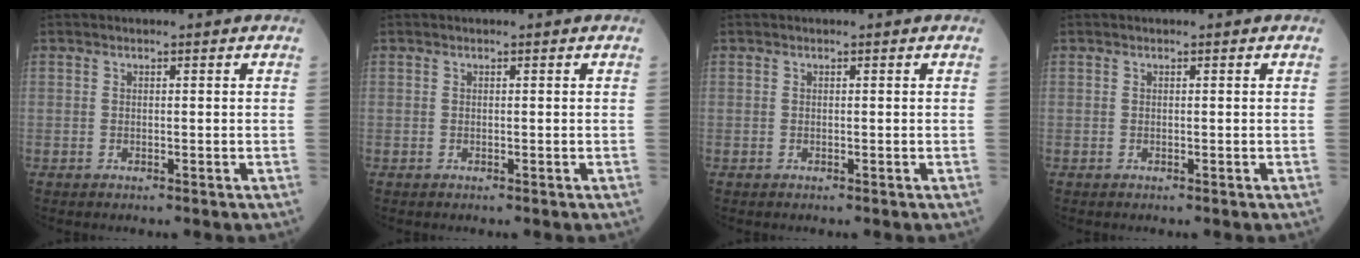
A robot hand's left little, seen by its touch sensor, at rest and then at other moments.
{"total": 0.0}
{"total": 0.0}
{"total": 0.0}